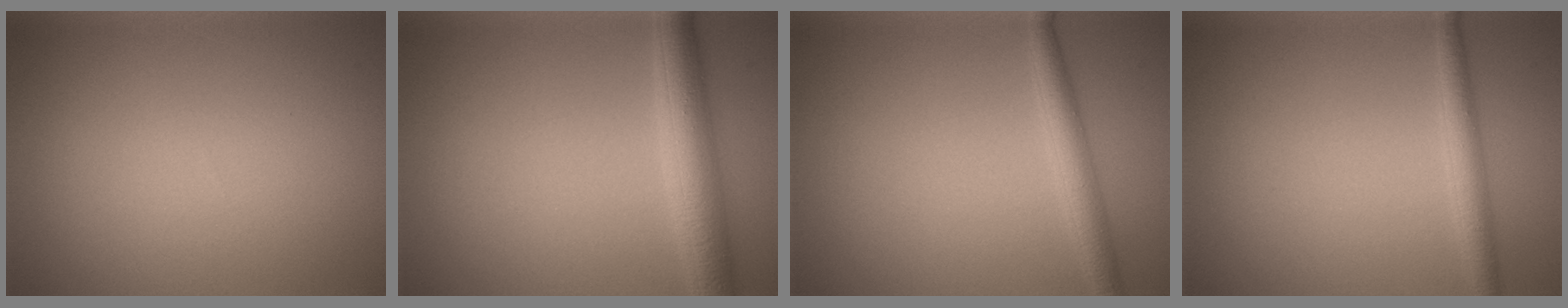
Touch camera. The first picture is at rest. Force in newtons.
{"total": 4.5, "press": 4.5, "slide": 0.1}
{"total": 2.6, "press": 2.6, "slide": 0.1}
{"total": 2.3, "press": 2.3, "slide": 0.1}